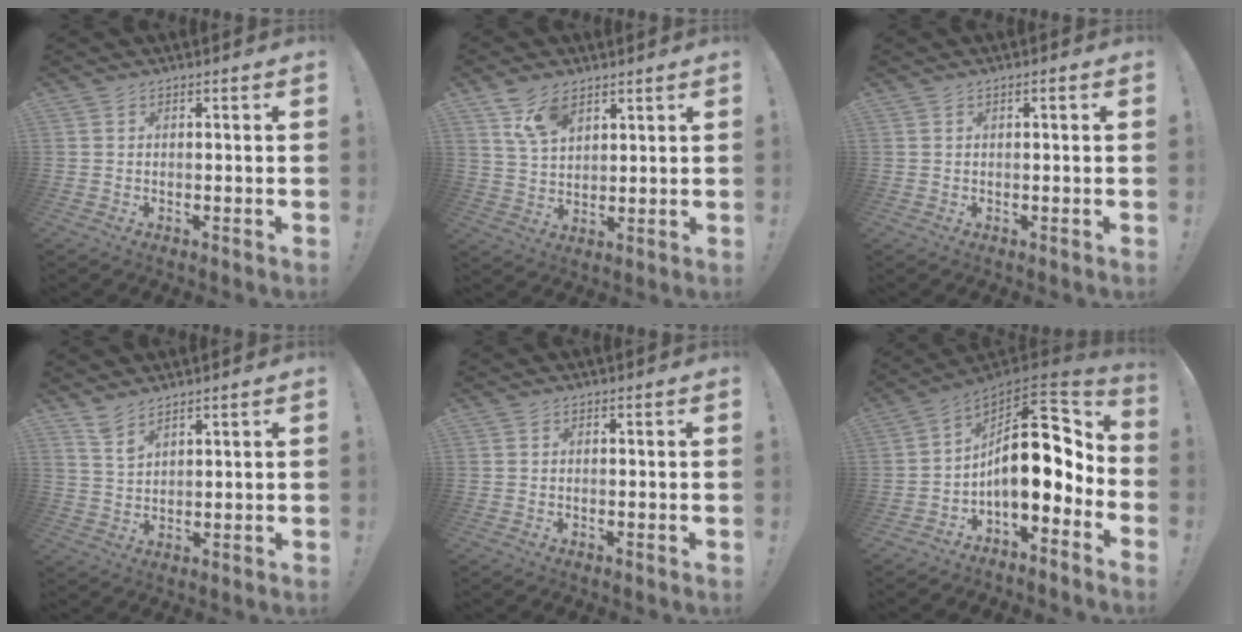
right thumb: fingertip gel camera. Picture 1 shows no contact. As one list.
[{"total": 8.9, "force": [5.9, 4.5, 4.9], "torque": [-0.095, -0.020, 0.113]}, {"total": 0.9, "force": [0.0, 0.0, 0.9], "torque": [-0.017, 0.000, -0.001]}, {"total": 4.9, "force": [4.2, 1.1, 2.3], "torque": [-0.046, -0.024, 0.078]}, {"total": 0.0}, {"total": 18.9, "force": [0.8, 9.1, 16.5], "torque": [-0.264, -0.007, 0.016]}]